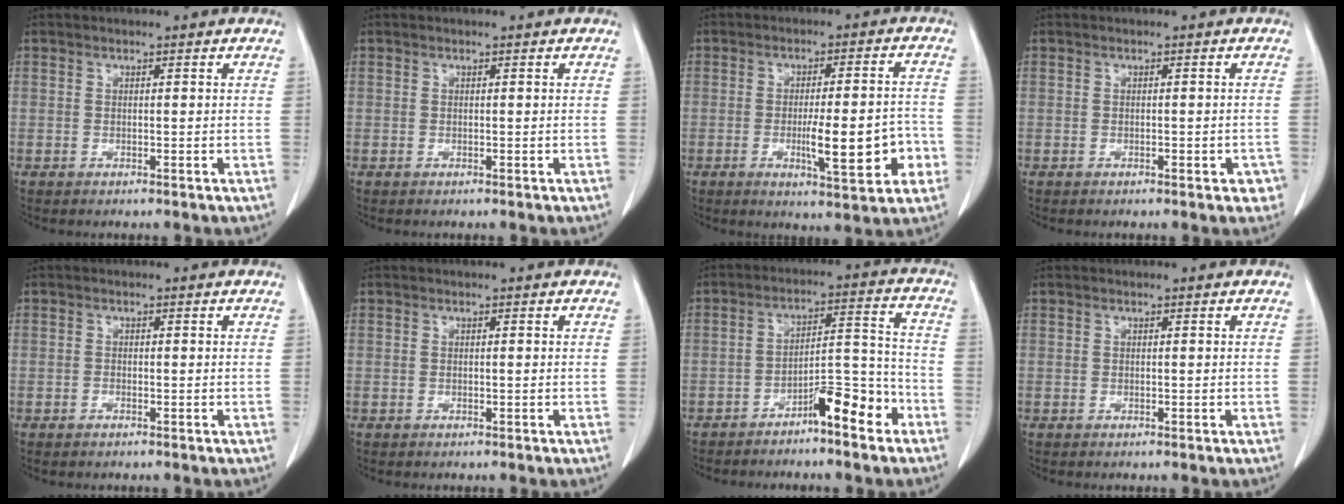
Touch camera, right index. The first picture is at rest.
{"total": 0.0}
{"total": 11.1, "force": [-3.3, 1.8, 10.4], "torque": [-0.149, 0.000, -0.042]}
{"total": 2.7, "force": [-1.6, 1.0, 1.9], "torque": [-0.011, 0.002, -0.019]}
{"total": 0.7, "force": [-0.5, 0.2, 0.3], "torque": [-0.008, 0.000, -0.007]}
{"total": 0.0}
{"total": 8.6, "force": [-5.7, 1.7, 6.2], "torque": [-0.090, 0.025, -0.091]}
{"total": 0.0}